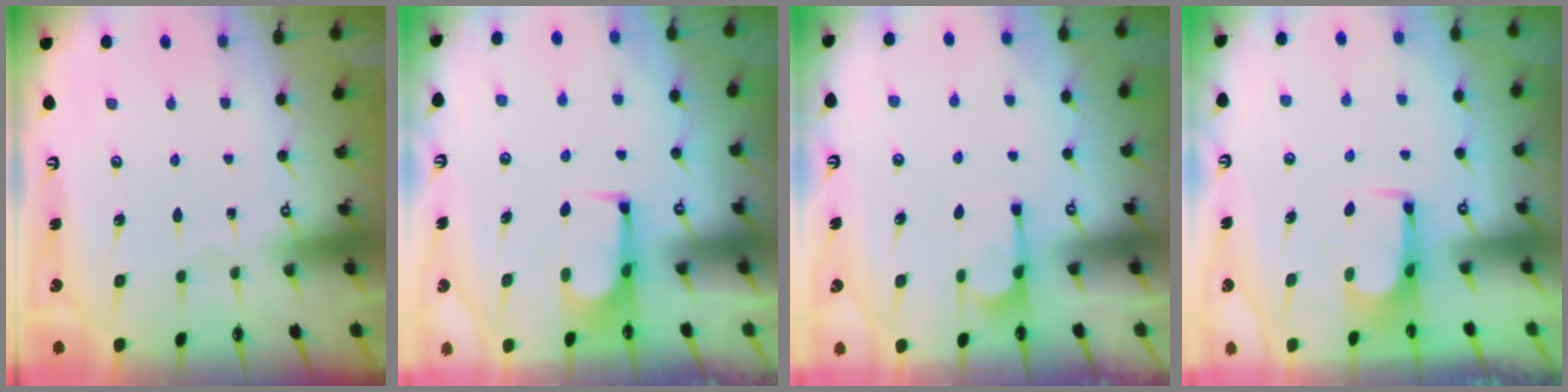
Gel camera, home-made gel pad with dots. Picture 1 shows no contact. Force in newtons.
{"total": 1.1, "press": 0.9, "slide": 0.7}
{"total": 1.3, "press": 1.1, "slide": 0.6}
{"total": 3.7, "press": 3.7, "slide": 0.2}